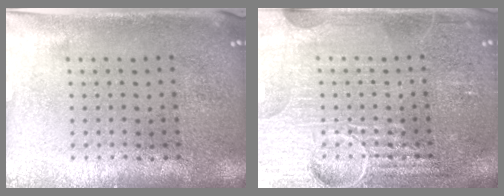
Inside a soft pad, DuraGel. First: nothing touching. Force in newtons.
{"total": 7.2, "press": 7.2, "slide": 1.0}